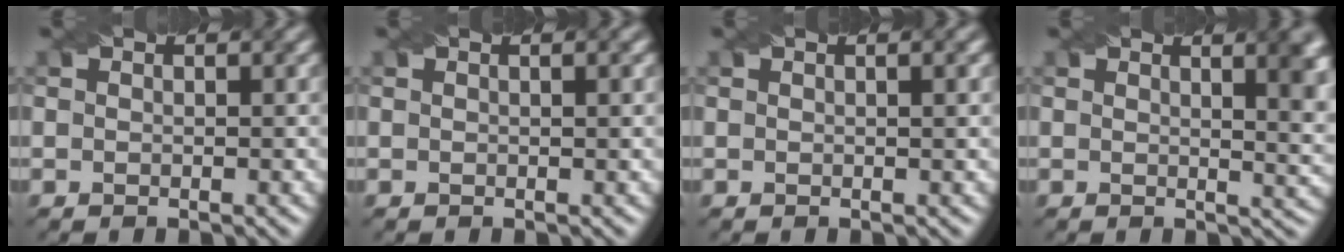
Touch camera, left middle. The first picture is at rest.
{"total": 1.5, "force": [0.5, 0.5, 1.4], "torque": [-0.017, 0.003, -0.001]}
{"total": 1.9, "force": [0.6, 0.6, 1.7], "torque": [-0.019, 0.003, -0.001]}
{"total": 6.6, "force": [2.5, 2.8, 5.5], "torque": [-0.016, 0.015, 0.026]}